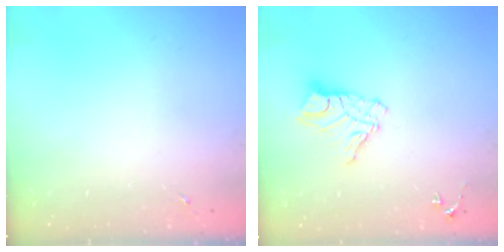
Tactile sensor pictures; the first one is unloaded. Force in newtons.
{"total": 11.3, "press": 11.2, "slide": 0.9}